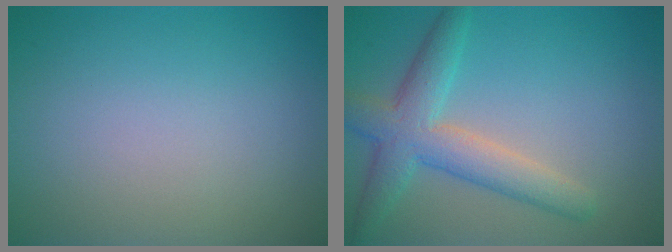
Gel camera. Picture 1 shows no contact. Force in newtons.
{"total": 5.1, "press": 5.1, "slide": 0.1}